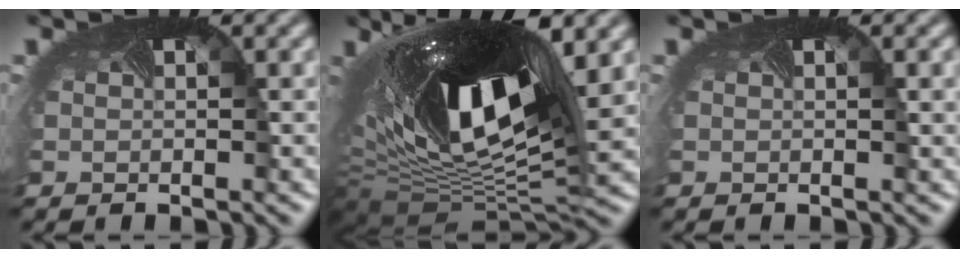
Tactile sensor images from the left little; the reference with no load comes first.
{"total": 15.7, "force": [3.3, 7.6, 13.3], "torque": [-0.259, -0.006, 0.051]}
{"total": 0.9, "force": [0.2, -0.2, 0.8], "torque": [-0.012, 0.003, 0.001]}